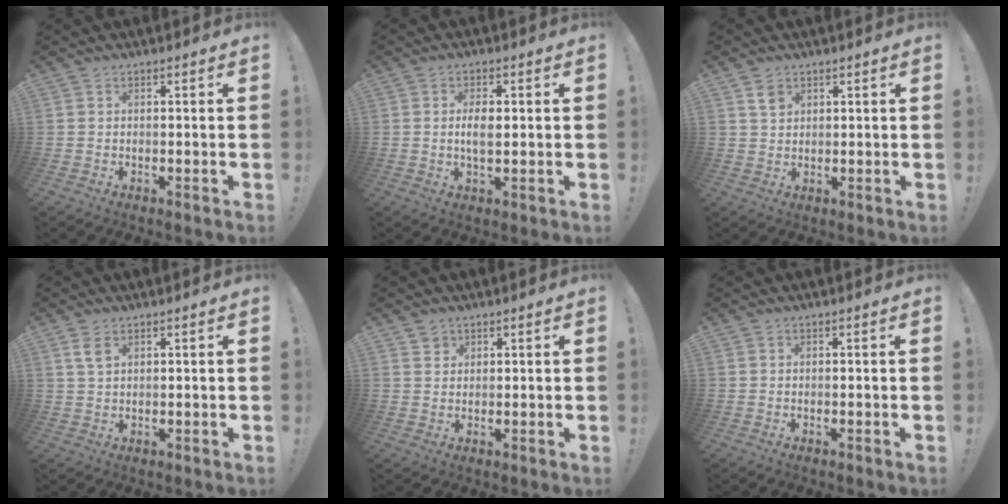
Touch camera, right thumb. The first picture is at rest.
{"total": 4.5, "force": [0.1, 2.0, 4.0], "torque": [-0.073, 0.001, -0.004]}
{"total": 4.0, "force": [2.3, 3.1, 1.0], "torque": [-0.002, -0.012, 0.040]}
{"total": 3.6, "force": [1.8, 1.6, 2.6], "torque": [-0.044, -0.004, 0.031]}
{"total": 1.9, "force": [1.4, 1.3, 0.2], "torque": [0.010, -0.011, 0.023]}
{"total": 0.0}